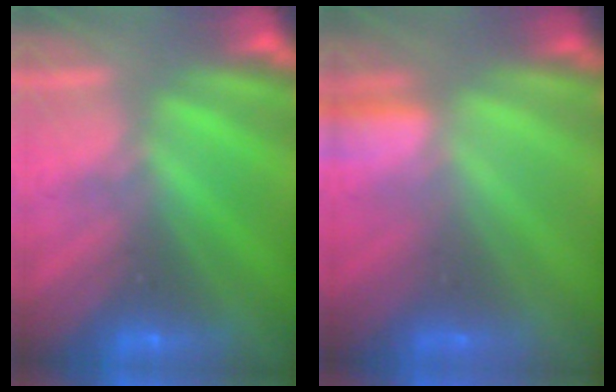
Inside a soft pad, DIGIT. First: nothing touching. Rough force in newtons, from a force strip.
{"total": 2.8}